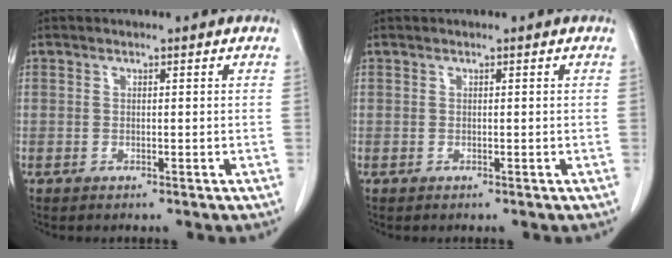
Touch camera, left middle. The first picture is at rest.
{"total": 0.0}